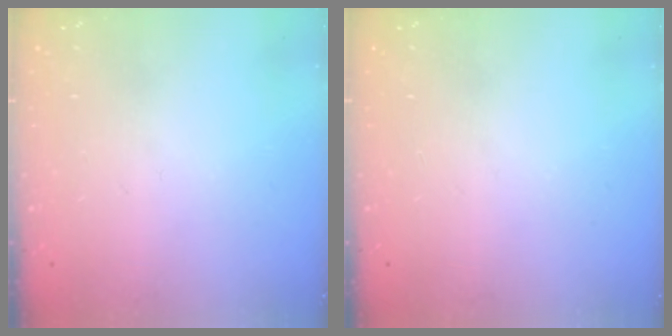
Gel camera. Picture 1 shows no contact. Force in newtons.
{"total": 0.0}